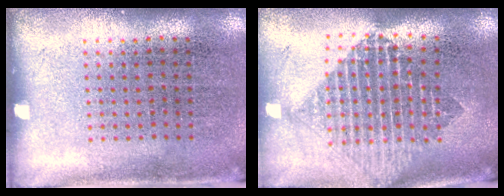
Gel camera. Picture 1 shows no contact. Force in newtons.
{"total": 2.0, "press": 1.7, "slide": 1.2}